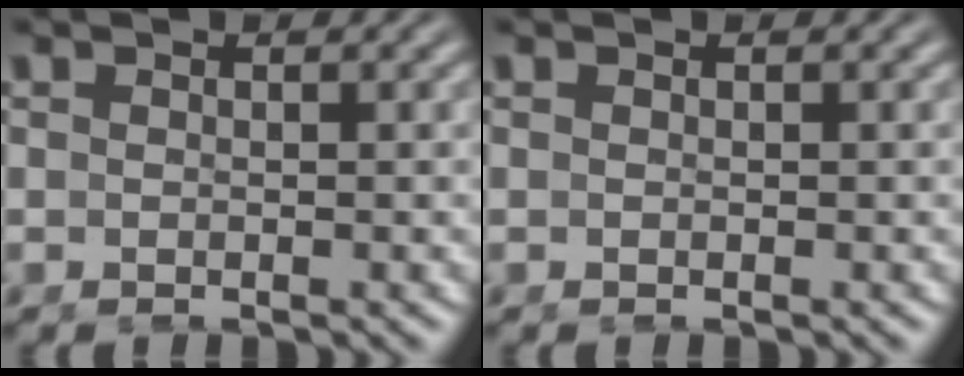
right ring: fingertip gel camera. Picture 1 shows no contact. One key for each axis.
{"total": 0.0}